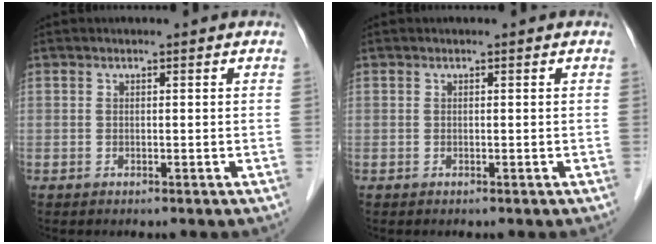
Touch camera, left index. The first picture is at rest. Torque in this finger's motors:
{"motor_torque": [0.00, 0.00, 0.00, 0.00]}